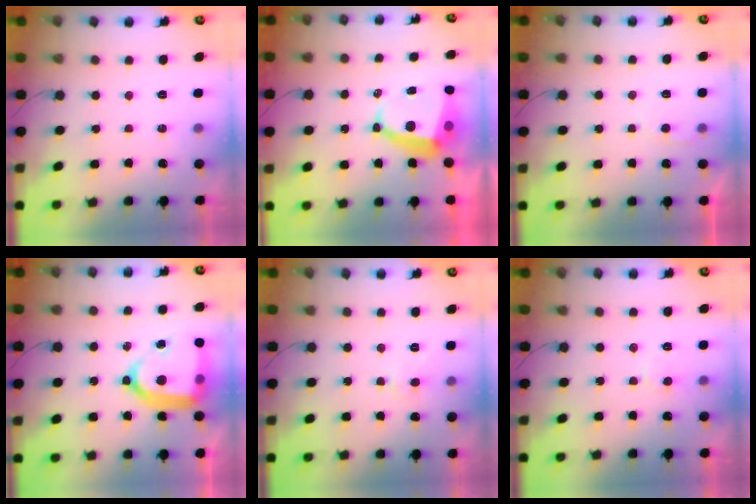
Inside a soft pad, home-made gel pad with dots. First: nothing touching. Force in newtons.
{"total": 6.9, "press": 6.9, "slide": 0.9}
{"total": 2.1, "press": 2.1, "slide": 0.2}
{"total": 20.5, "press": 20.4, "slide": 1.8}
{"total": 3.8, "press": 3.8, "slide": 0.3}
{"total": 5.5, "press": 5.4, "slide": 0.4}